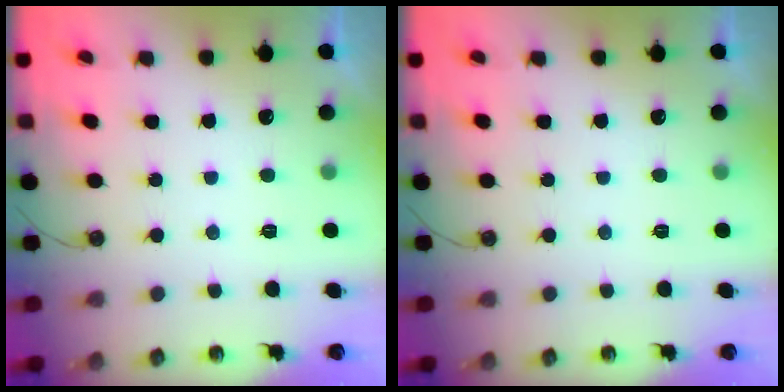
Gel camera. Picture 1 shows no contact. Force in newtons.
{"total": 0.0}